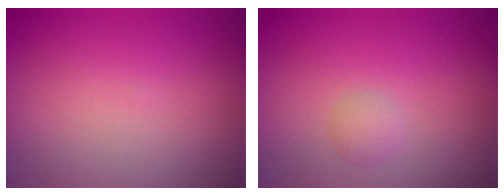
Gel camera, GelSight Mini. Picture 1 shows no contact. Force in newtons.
{"total": 1.1, "press": 1.1, "slide": 0.1}